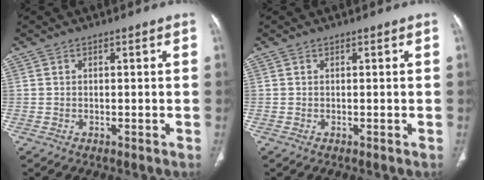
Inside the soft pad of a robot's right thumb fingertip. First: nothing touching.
{"total": 0.0}